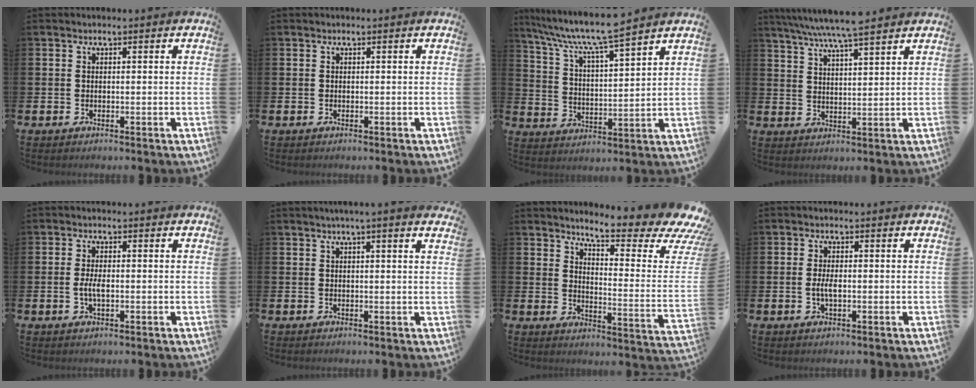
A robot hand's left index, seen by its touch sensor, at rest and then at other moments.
{"total": 0.0}
{"total": 8.6, "force": [8.0, 0.3, 3.3], "torque": [-0.091, -0.051, 0.137]}
{"total": 7.0, "force": [6.5, 0.1, 2.6], "torque": [-0.067, -0.025, 0.115]}
{"total": 2.6, "force": [-0.3, 1.0, 2.3], "torque": [-0.042, 0.000, -0.007]}
{"total": 1.9, "force": [1.7, -0.3, 0.9], "torque": [-0.015, -0.002, 0.030]}
{"total": 7.0, "force": [5.6, 1.3, 4.0], "torque": [-0.070, -0.055, 0.086]}
{"total": 2.2, "force": [-0.3, 0.9, 2.1], "torque": [-0.037, 0.000, -0.006]}